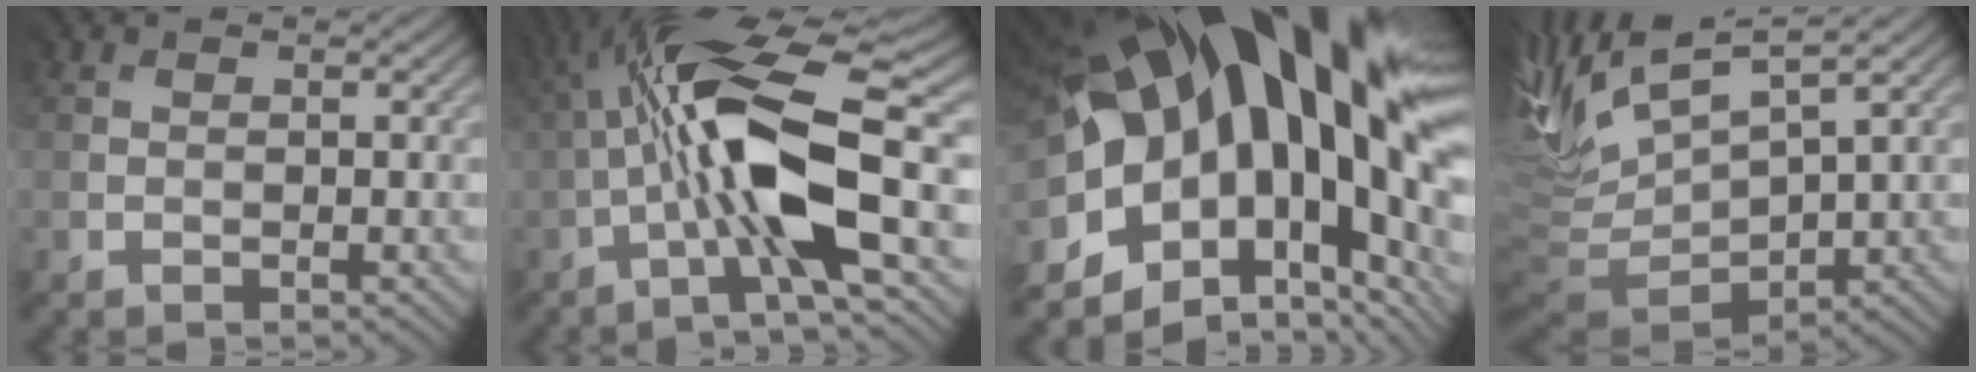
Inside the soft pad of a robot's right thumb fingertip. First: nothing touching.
{"total": 14.4, "force": [-1.7, 3.7, 13.8], "torque": [-0.263, 0.015, -0.034]}
{"total": 20.9, "force": [3.5, 11.3, 17.3], "torque": [-0.291, -0.030, 0.072]}
{"total": 11.2, "force": [3.6, 5.0, 9.4], "torque": [-0.245, 0.010, 0.080]}